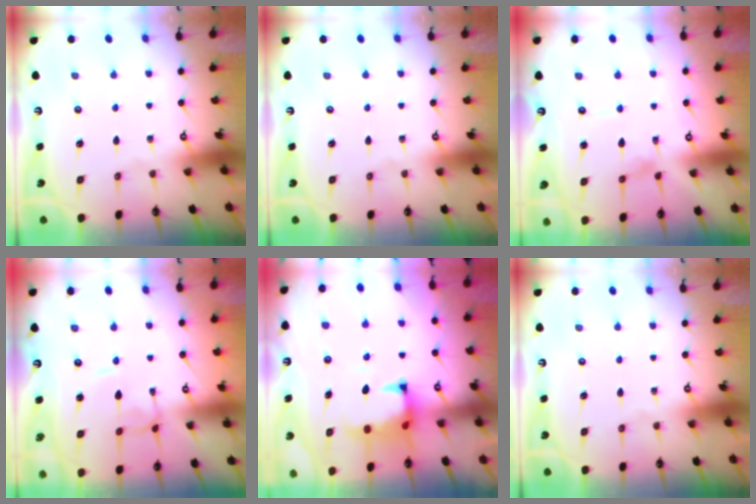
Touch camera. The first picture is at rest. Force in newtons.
{"total": 0.0}
{"total": 1.4, "press": 1.4, "slide": 0.2}
{"total": 1.4, "press": 1.3, "slide": 0.4}
{"total": 1.5, "press": 1.1, "slide": 1.1}
{"total": 0.0}